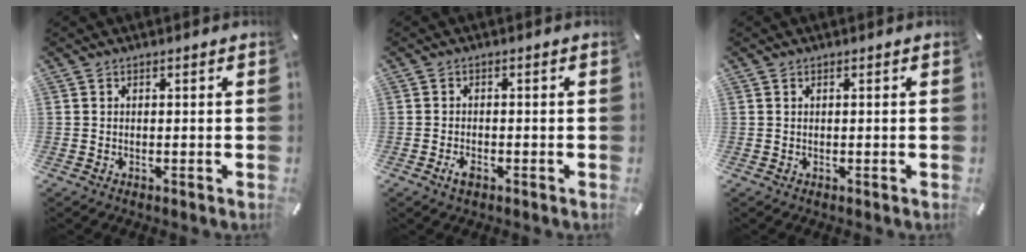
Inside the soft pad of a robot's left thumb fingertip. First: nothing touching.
{"total": 2.4, "force": [-1.2, 1.3, 1.7], "torque": [-0.038, 0.002, -0.023]}
{"total": 0.0}